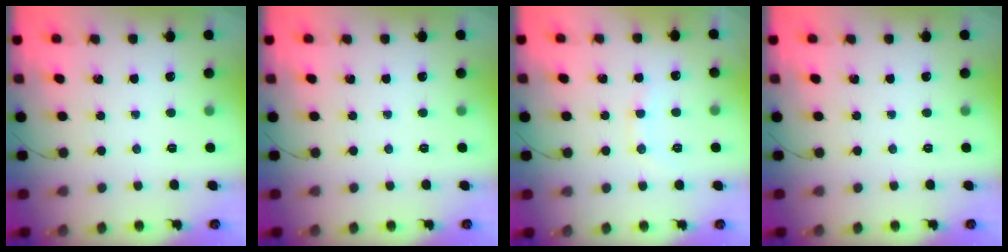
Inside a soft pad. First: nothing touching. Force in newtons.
{"total": 0.0}
{"total": 8.6, "press": 8.5, "slide": 0.9}
{"total": 0.0}